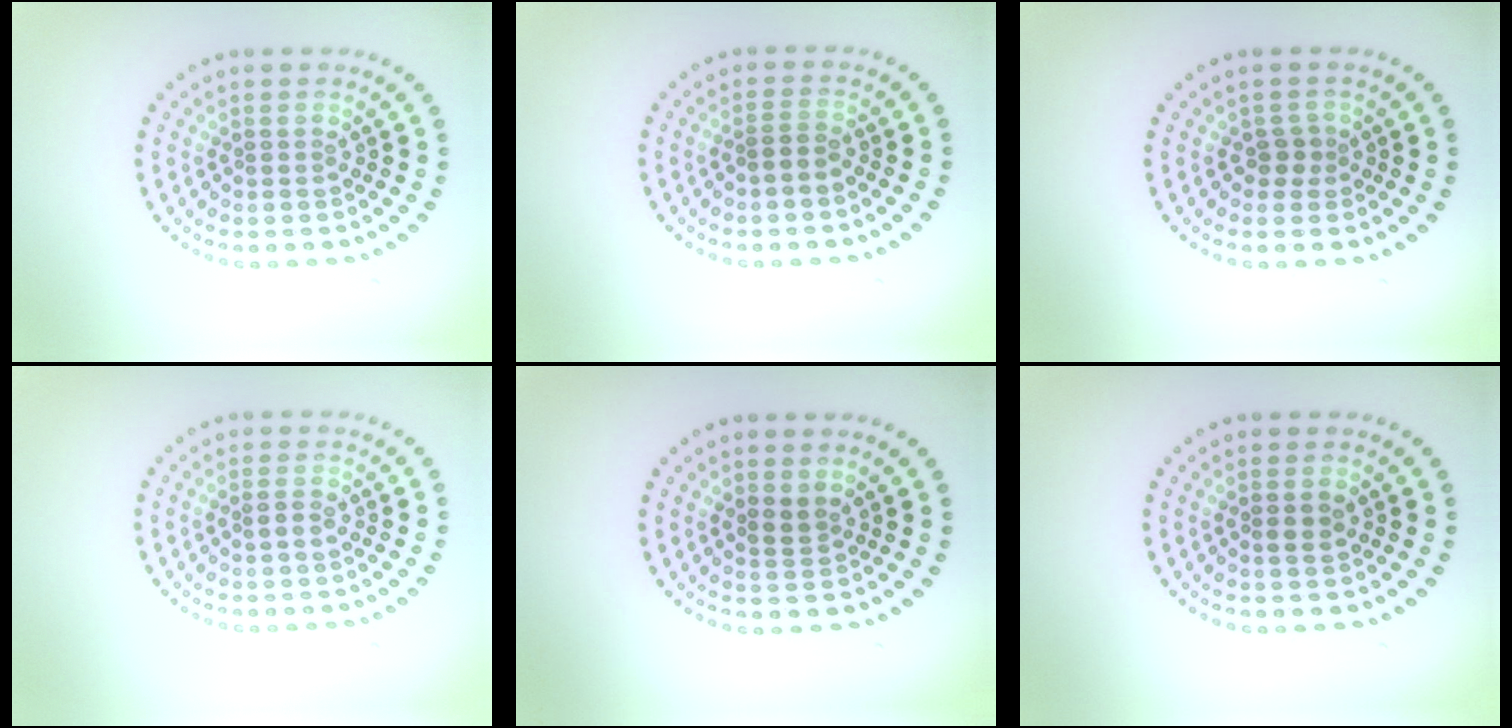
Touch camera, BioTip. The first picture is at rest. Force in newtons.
{"total": 1.3, "press": 1.1, "slide": 0.6}
{"total": 1.2, "press": 1.0, "slide": 0.8}
{"total": 1.0, "press": 1.0, "slide": 0.3}
{"total": 1.2, "press": 1.0, "slide": 0.7}
{"total": 1.3, "press": 1.2, "slide": 0.5}